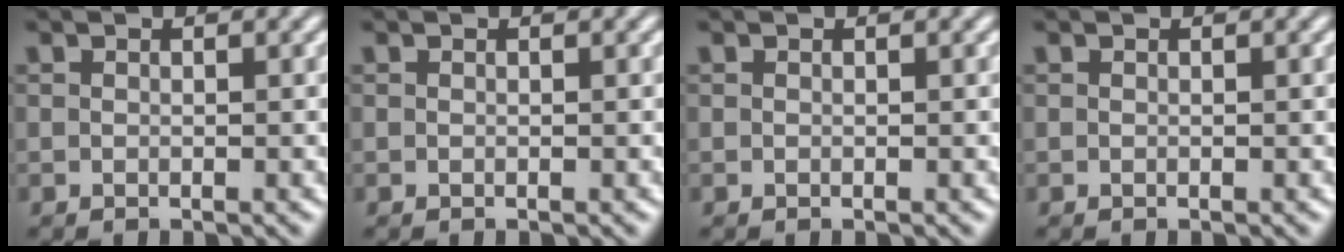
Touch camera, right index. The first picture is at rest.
{"total": 0.0}
{"total": 0.0}
{"total": 0.0}